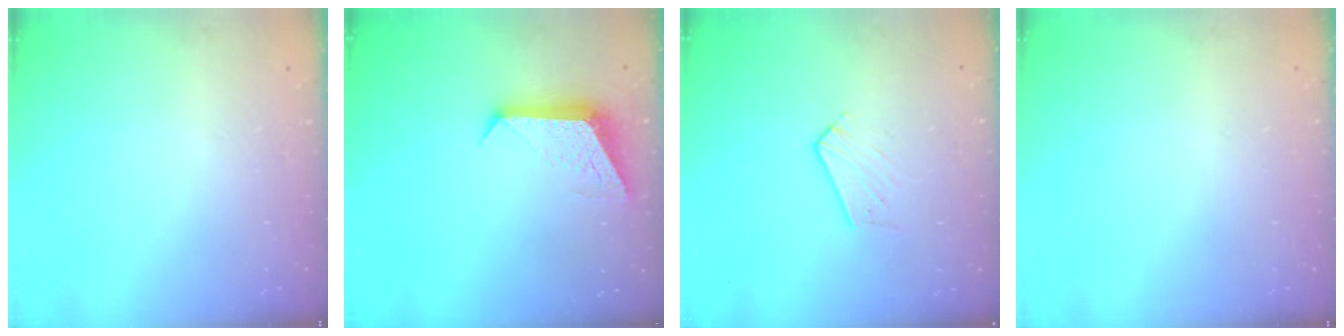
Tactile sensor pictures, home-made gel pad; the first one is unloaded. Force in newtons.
{"total": 9.6, "press": 9.6, "slide": 0.5}
{"total": 3.9, "press": 3.9, "slide": 0.3}
{"total": 0.0}